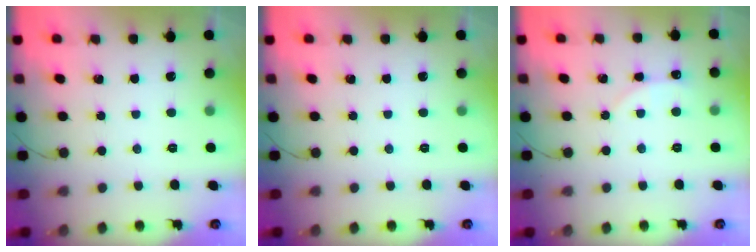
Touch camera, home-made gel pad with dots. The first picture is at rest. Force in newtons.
{"total": 0.0}
{"total": 2.7, "press": 2.7, "slide": 0.4}